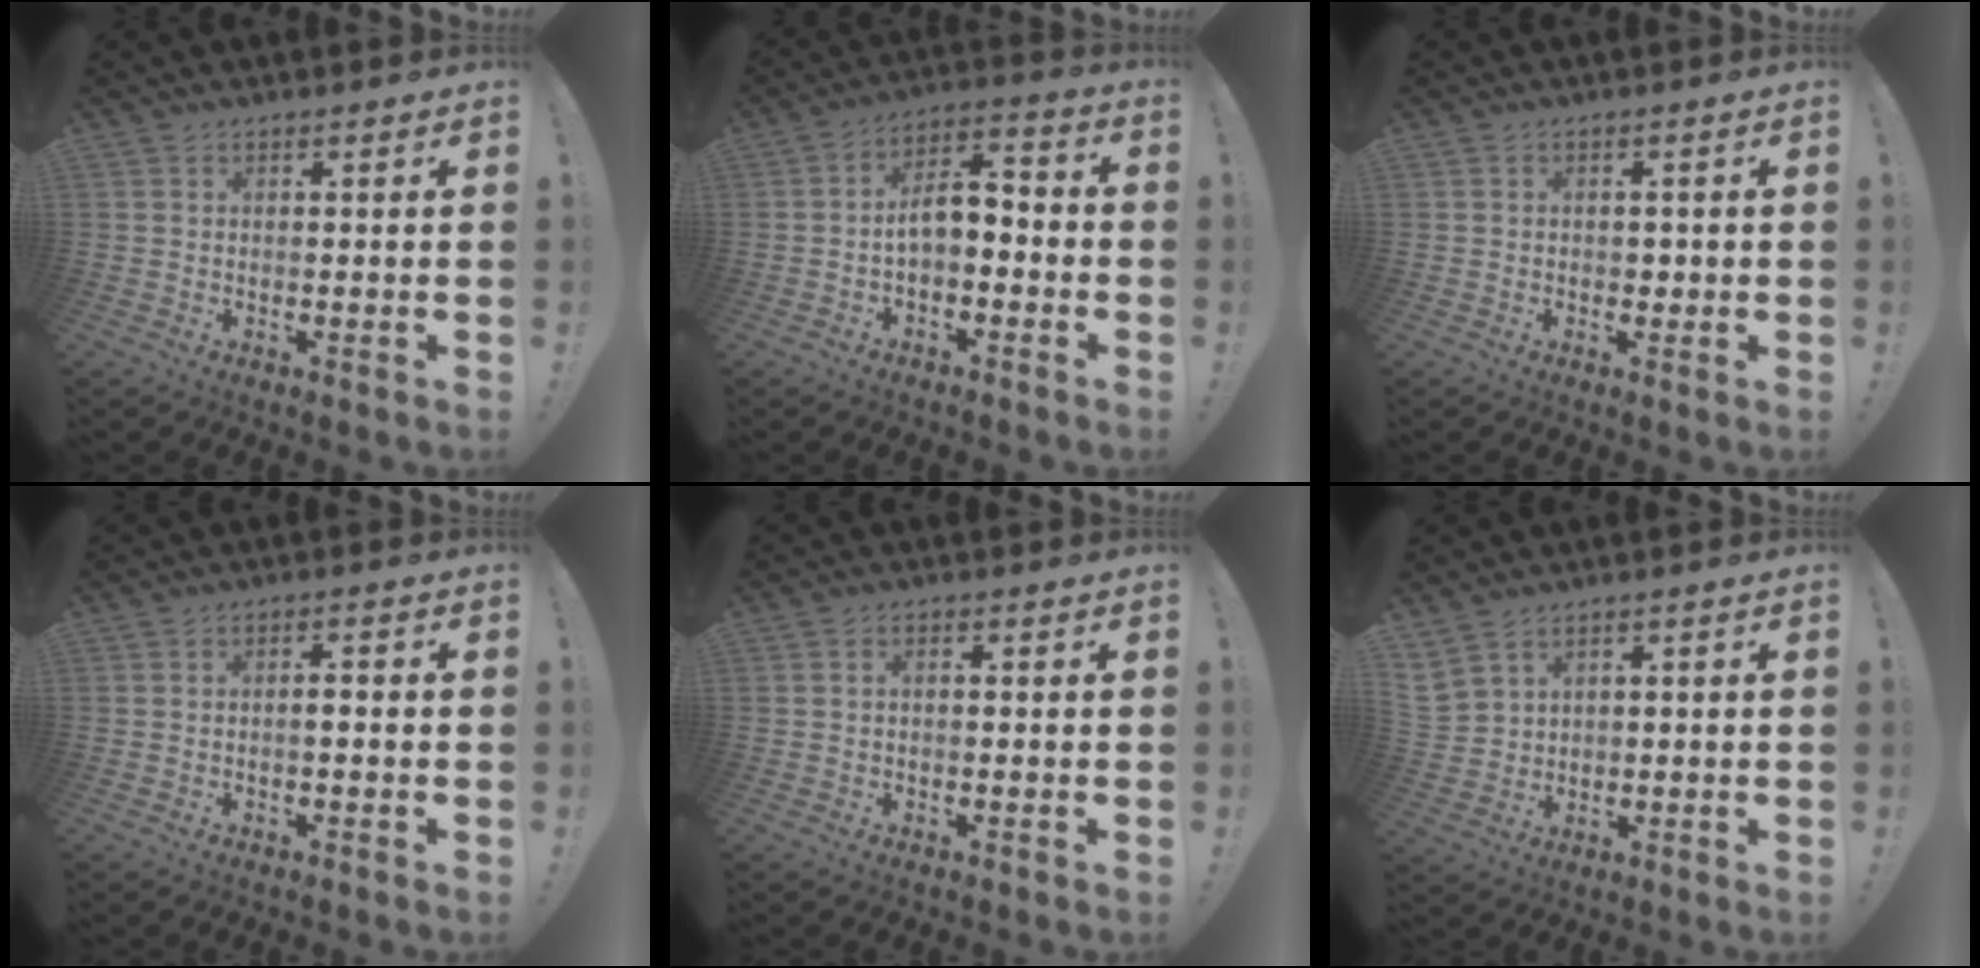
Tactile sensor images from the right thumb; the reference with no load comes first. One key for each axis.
{"total": 7.1, "fx": -1.7, "fy": 3.8, "fz": 5.7, "tx": -0.091, "ty": 0.010, "tz": -0.027}
{"total": 1.6, "fx": -0.3, "fy": 1.3, "fz": 0.8, "tx": -0.008, "ty": 0.002, "tz": -0.008}
{"total": 2.2, "fx": -0.8, "fy": 0.5, "fz": 2.0, "tx": -0.031, "ty": 0.003, "tz": -0.017}
{"total": 1.0, "fx": -0.4, "fy": 0.3, "fz": 0.9, "tx": -0.019, "ty": 0.003, "tz": -0.007}
{"total": 5.1, "fx": 3.4, "fy": 3.1, "fz": 2.1, "tx": -0.047, "ty": -0.017, "tz": 0.068}